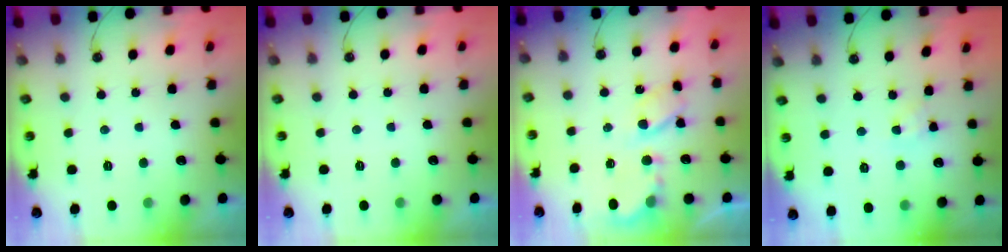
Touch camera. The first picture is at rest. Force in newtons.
{"total": 0.0}
{"total": 5.9, "press": 5.9, "slide": 0.3}
{"total": 2.2, "press": 2.2, "slide": 0.2}